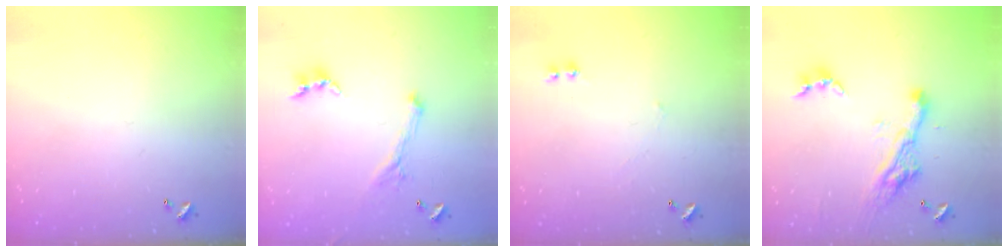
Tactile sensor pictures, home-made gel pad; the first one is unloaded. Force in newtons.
{"total": 1.6, "press": 1.5, "slide": 0.4}
{"total": 2.9, "press": 2.9, "slide": 0.4}
{"total": 11.0, "press": 10.9, "slide": 1.2}